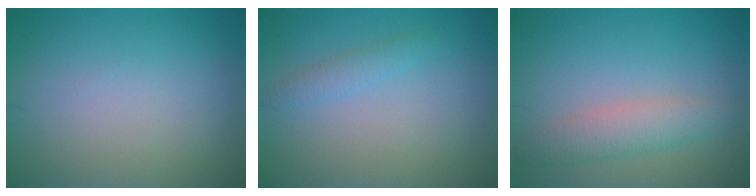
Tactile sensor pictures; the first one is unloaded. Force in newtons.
{"total": 1.3, "press": 1.3, "slide": 0.1}
{"total": 3.1, "press": 3.1, "slide": 0.1}